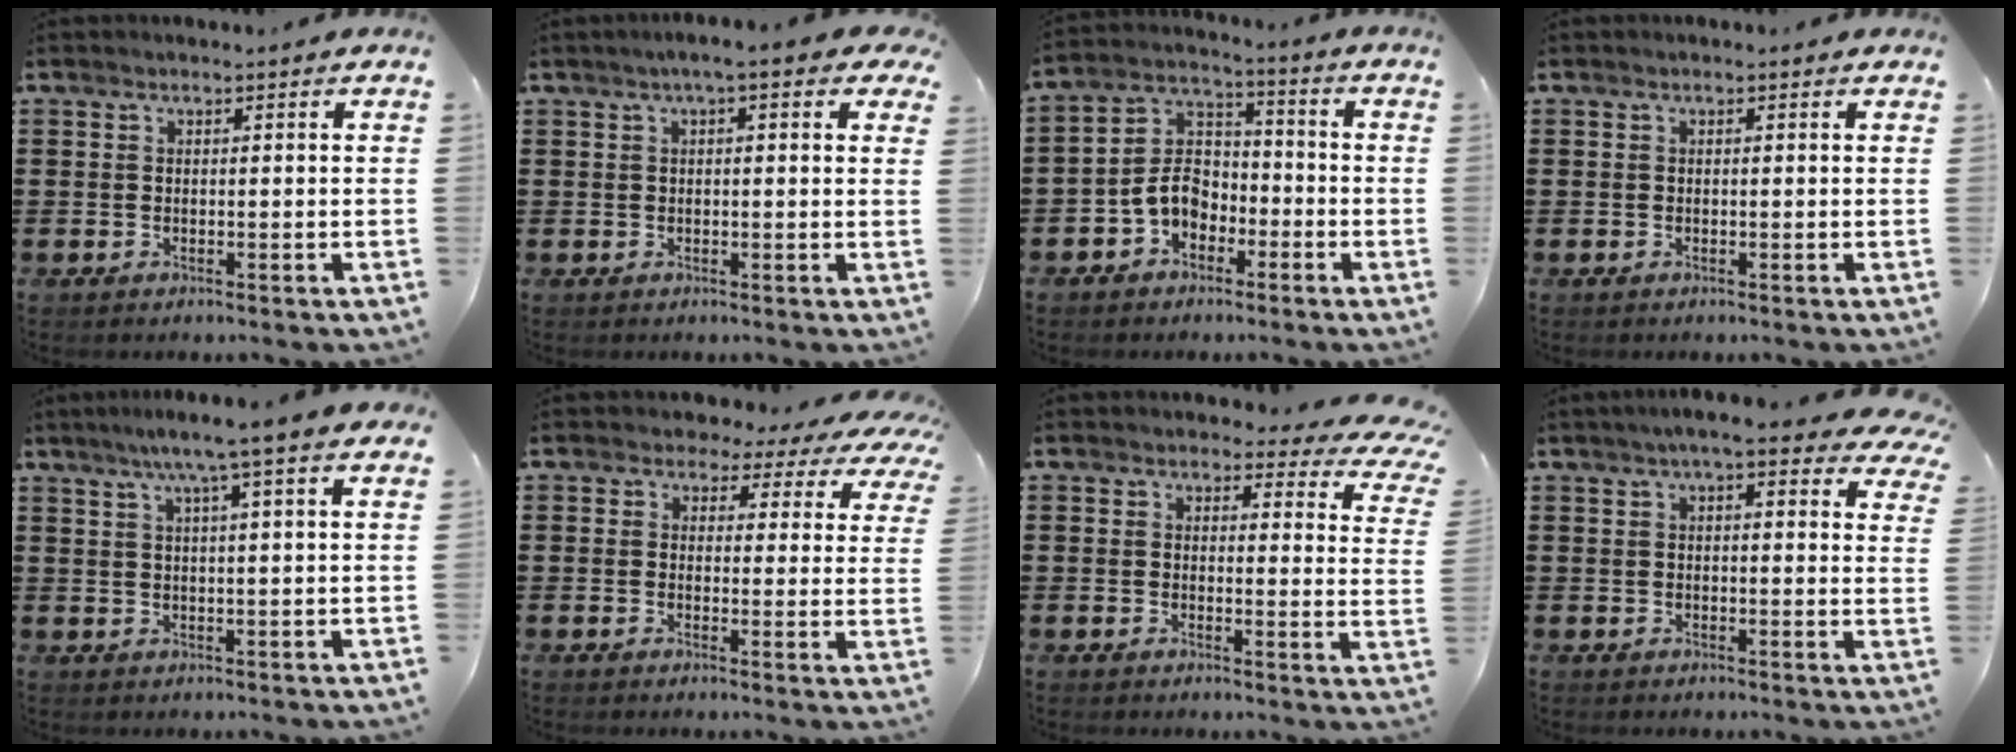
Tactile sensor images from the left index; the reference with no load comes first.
{"total": 3.1, "force": [1.2, 0.9, 2.6], "torque": [-0.054, 0.007, 0.018]}
{"total": 6.5, "force": [-3.1, 4.5, 3.6], "torque": [-0.089, 0.011, -0.066]}
{"total": 0.0}
{"total": 5.7, "force": [3.7, -0.6, 4.3], "torque": [-0.093, -0.002, 0.060]}
{"total": 3.1, "force": [2.3, 1.9, 0.7], "torque": [-0.024, -0.013, 0.035]}
{"total": 3.5, "force": [2.8, 1.6, 1.3], "torque": [-0.025, -0.012, 0.046]}
{"total": 6.0, "force": [4.6, 1.3, 3.6], "torque": [-0.074, -0.003, 0.082]}